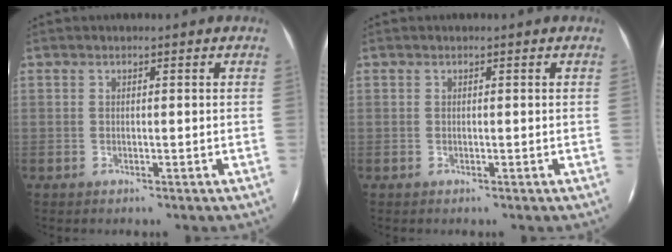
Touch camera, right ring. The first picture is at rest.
{"total": 0.0}